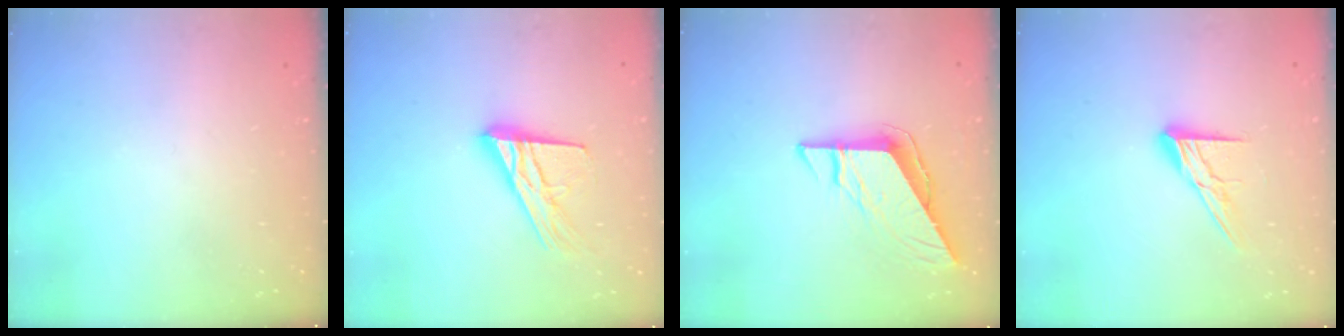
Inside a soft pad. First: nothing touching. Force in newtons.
{"total": 16.0, "press": 15.9, "slide": 1.3}
{"total": 8.6, "press": 8.5, "slide": 0.9}
{"total": 10.4, "press": 10.4, "slide": 0.6}